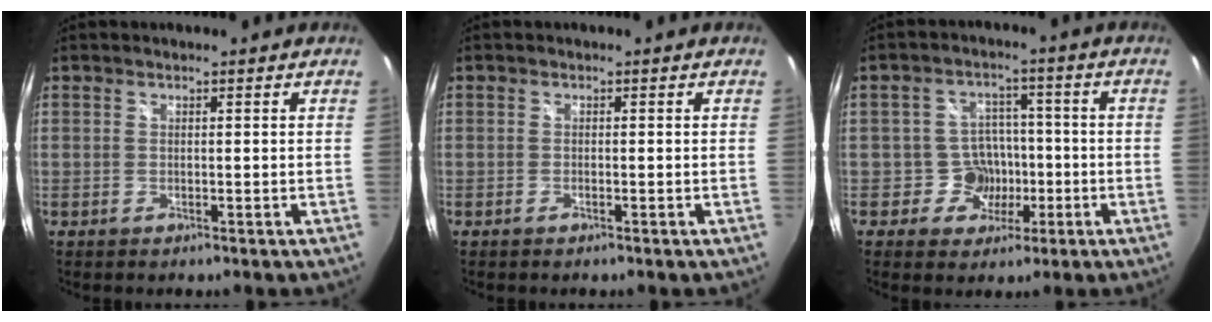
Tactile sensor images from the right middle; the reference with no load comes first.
{"total": 0.5, "force": [-0.4, 0.1, 0.3], "torque": [-0.002, -0.001, -0.009]}
{"total": 6.5, "force": [-2.0, 6.1, 0.8], "torque": [-0.018, 0.024, -0.025]}